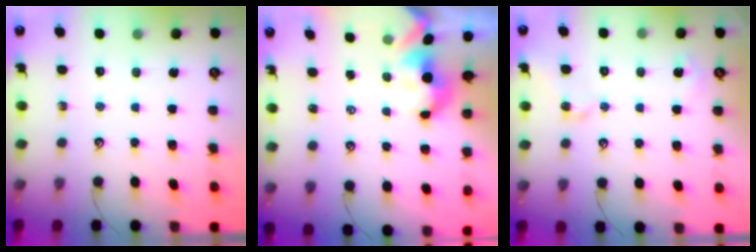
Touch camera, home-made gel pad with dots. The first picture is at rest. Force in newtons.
{"total": 2.3, "press": 2.3, "slide": 0.2}
{"total": 3.4, "press": 3.3, "slide": 0.5}